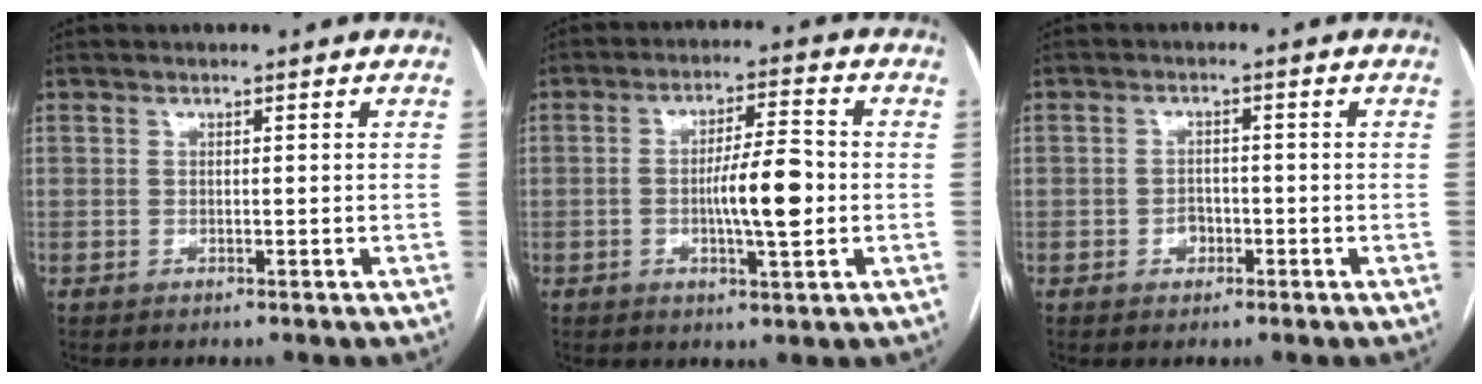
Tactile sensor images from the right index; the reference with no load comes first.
{"total": 8.3, "force": [-1.1, 1.4, 8.1], "torque": [-0.137, 0.006, -0.020]}
{"total": 2.1, "force": [-1.0, 1.6, 1.0], "torque": [-0.010, 0.008, -0.014]}